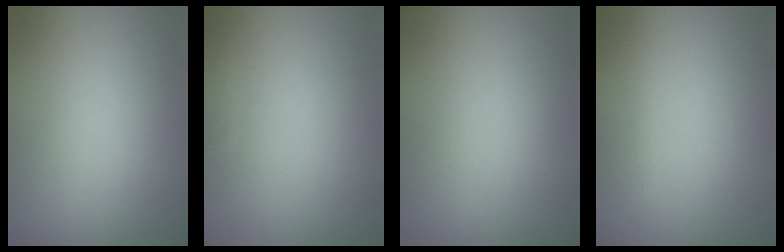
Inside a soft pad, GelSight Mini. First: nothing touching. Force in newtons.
{"total": 0.7, "press": 0.7, "slide": 0.1}
{"total": 0.0}
{"total": 1.6, "press": 1.6, "slide": 0.2}